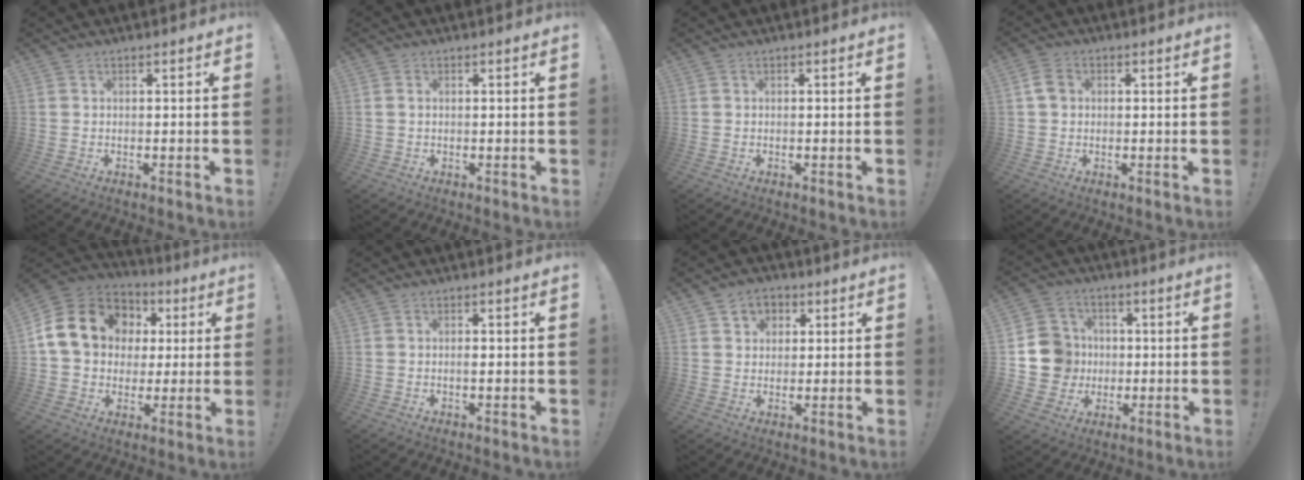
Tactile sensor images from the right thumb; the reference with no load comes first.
{"total": 1.0, "force": [0.2, 0.8, 0.6], "torque": [-0.015, 0.005, 0.004]}
{"total": 0.0}
{"total": 4.5, "force": [0.9, 3.4, 2.7], "torque": [-0.036, 0.004, 0.017]}
{"total": 19.6, "force": [4.5, 15.7, 10.8], "torque": [-0.177, 0.000, 0.102]}
{"total": 0.8, "force": [-0.3, 0.2, 0.8], "torque": [-0.006, -0.003, -0.007]}
{"total": 5.7, "force": [1.8, 5.1, 1.6], "torque": [-0.017, -0.007, 0.033]}
{"total": 12.0, "force": [-0.4, 11.6, 3.3], "torque": [-0.040, 0.013, 0.003]}